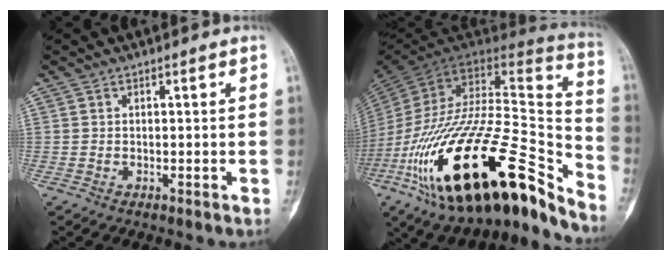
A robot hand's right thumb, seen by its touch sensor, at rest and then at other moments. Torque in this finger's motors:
{"motor_torque": [1.42, 1.00, 2.09, -0.68, 1.05]}